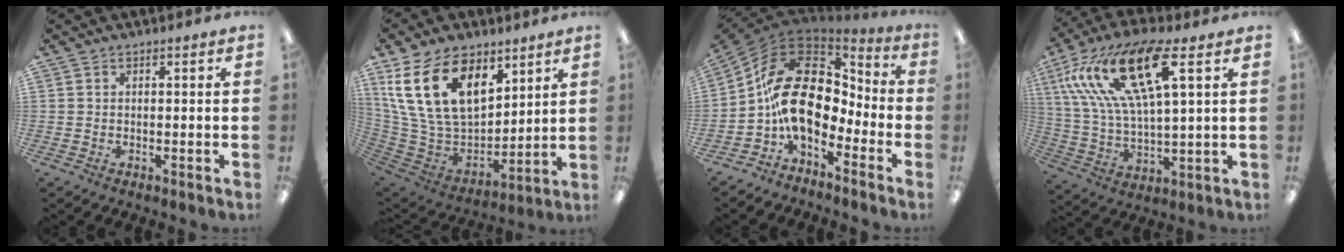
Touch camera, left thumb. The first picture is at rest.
{"total": 22.4, "force": [11.1, 13.5, 14.0], "torque": [-0.305, -0.041, 0.201]}
{"total": 17.1, "force": [0.5, 11.1, 13.0], "torque": [-0.265, 0.010, 0.012]}
{"total": 19.9, "force": [10.0, 6.7, 15.9], "torque": [-0.334, -0.025, 0.161]}